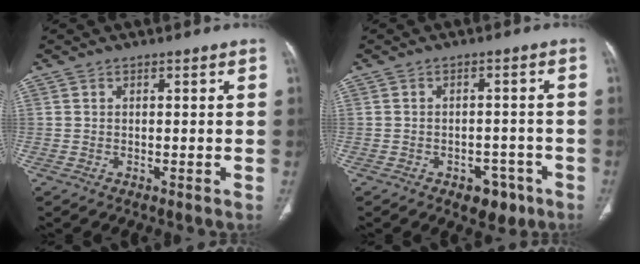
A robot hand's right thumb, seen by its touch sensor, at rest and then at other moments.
{"total": 5.3, "force": [-3.1, 3.3, 2.7], "torque": [-0.011, 0.020, -0.037]}